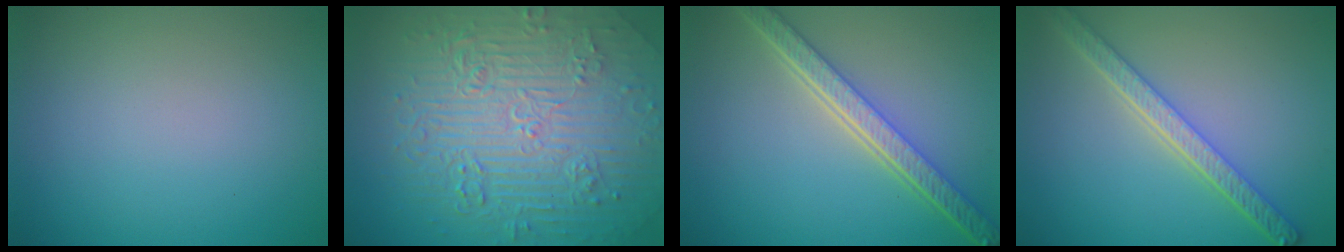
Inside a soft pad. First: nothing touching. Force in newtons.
{"total": 11.2, "press": 7.4, "slide": 8.4}
{"total": 6.0, "press": 4.6, "slide": 3.8}
{"total": 4.7, "press": 3.7, "slide": 2.8}